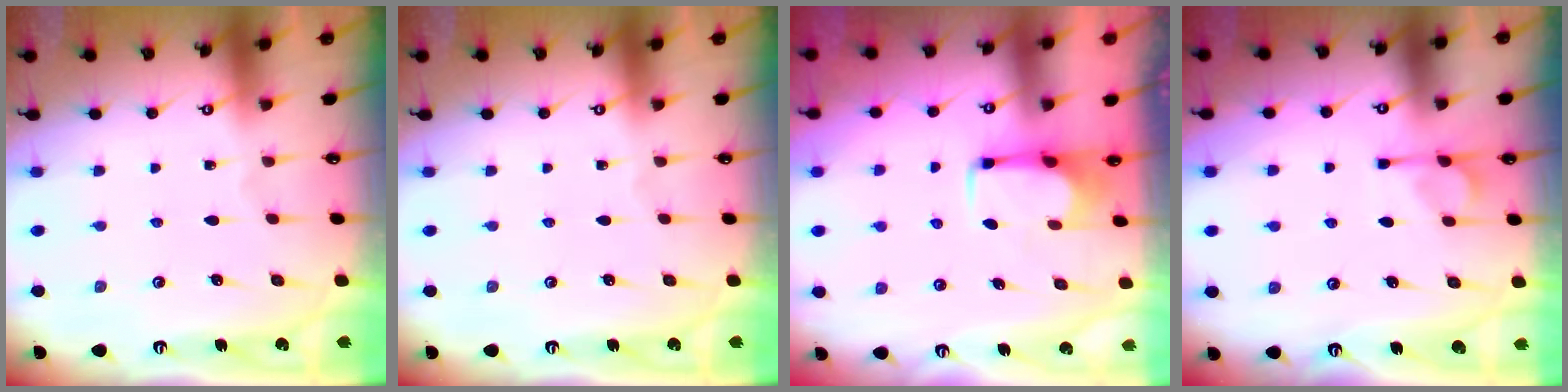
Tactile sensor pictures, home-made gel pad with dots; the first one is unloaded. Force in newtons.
{"total": 0.0}
{"total": 2.8, "press": 2.8, "slide": 0.4}
{"total": 6.7, "press": 6.7, "slide": 0.9}